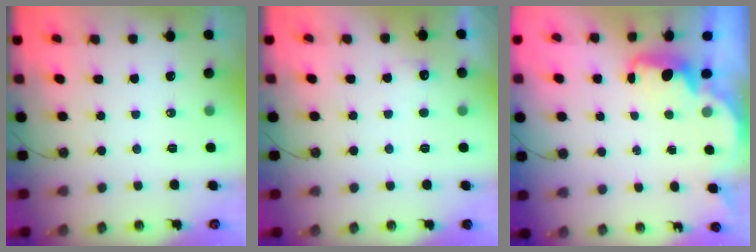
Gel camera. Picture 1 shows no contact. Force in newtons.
{"total": 4.0, "press": 3.9, "slide": 1.2}
{"total": 2.3, "press": 2.2, "slide": 0.6}